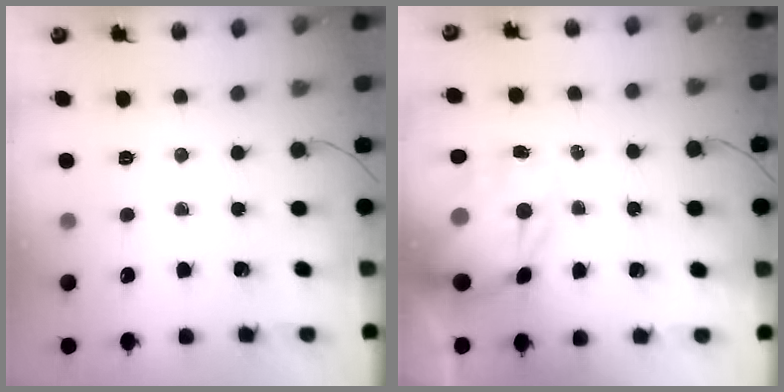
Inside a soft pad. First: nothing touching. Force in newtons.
{"total": 12.7, "press": 12.2, "slide": 3.3}